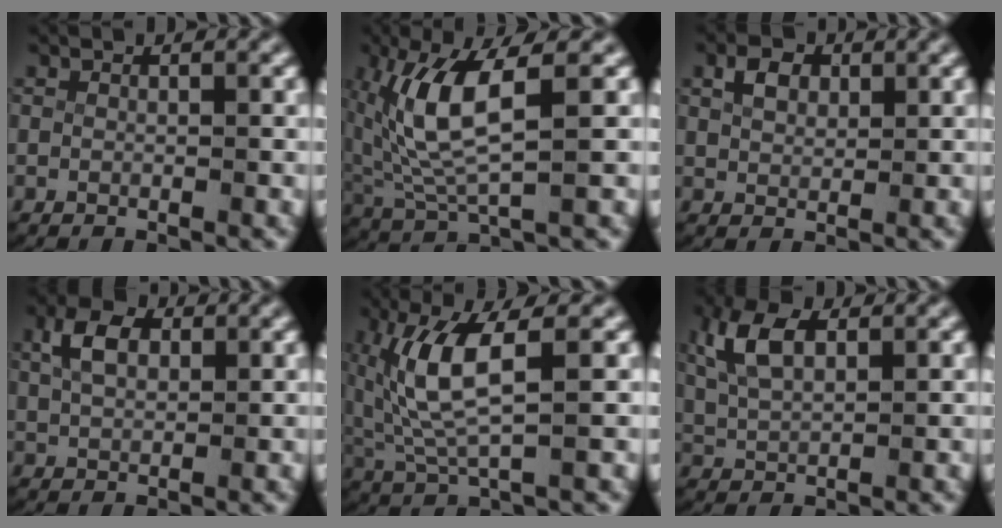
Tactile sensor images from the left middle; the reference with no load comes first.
{"total": 6.5, "force": [0.6, 2.6, 5.9], "torque": [-0.139, -0.009, 0.026]}
{"total": 2.2, "force": [1.0, 1.4, 1.3], "torque": [-0.029, -0.006, 0.026]}
{"total": 3.3, "force": [1.3, 1.9, 2.4], "torque": [-0.052, -0.003, 0.029]}
{"total": 5.8, "force": [0.6, 2.2, 5.4], "torque": [-0.127, -0.007, 0.023]}
{"total": 4.6, "force": [1.8, 2.6, 3.3], "torque": [-0.090, -0.003, 0.041]}